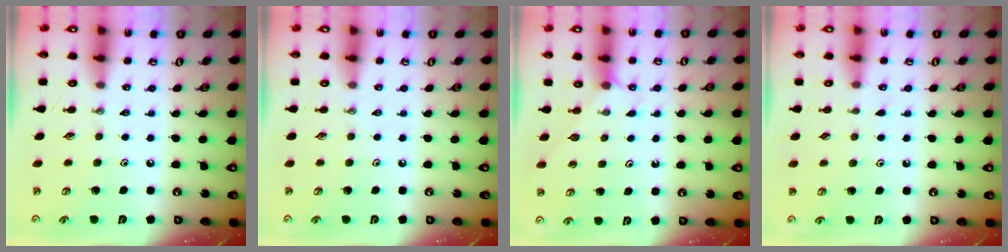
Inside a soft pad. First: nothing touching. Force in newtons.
{"total": 0.0}
{"total": 3.6, "press": 3.6, "slide": 0.3}
{"total": 1.6, "press": 1.6, "slide": 0.3}